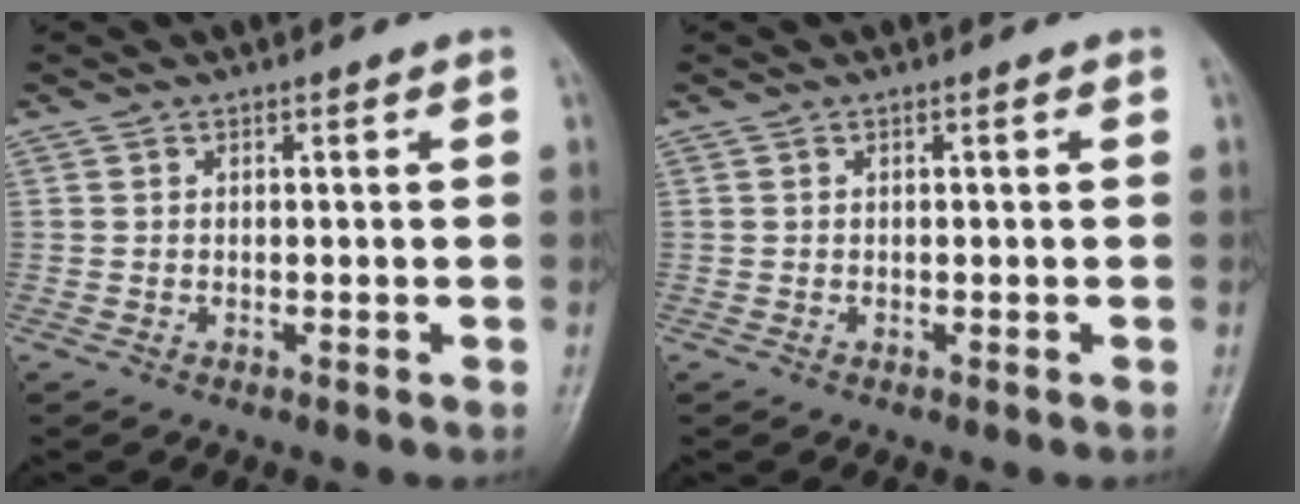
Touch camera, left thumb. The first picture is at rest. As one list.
[{"total": 0.0}]